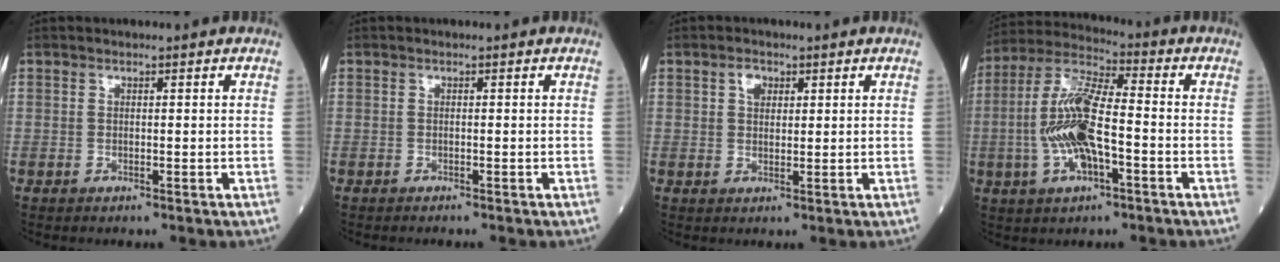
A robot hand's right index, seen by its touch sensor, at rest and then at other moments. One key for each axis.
{"total": 1.3, "fx": -1.2, "fy": 0.0, "fz": 0.6, "tx": -0.009, "ty": -0.001, "tz": -0.015}
{"total": 2.3, "fx": 1.0, "fy": 1.5, "fz": 1.4, "tx": -0.024, "ty": 0.004, "tz": 0.017}
{"total": 12.7, "fx": -2.5, "fy": 3.6, "fz": 11.9, "tx": -0.253, "ty": 0.007, "tz": -0.046}